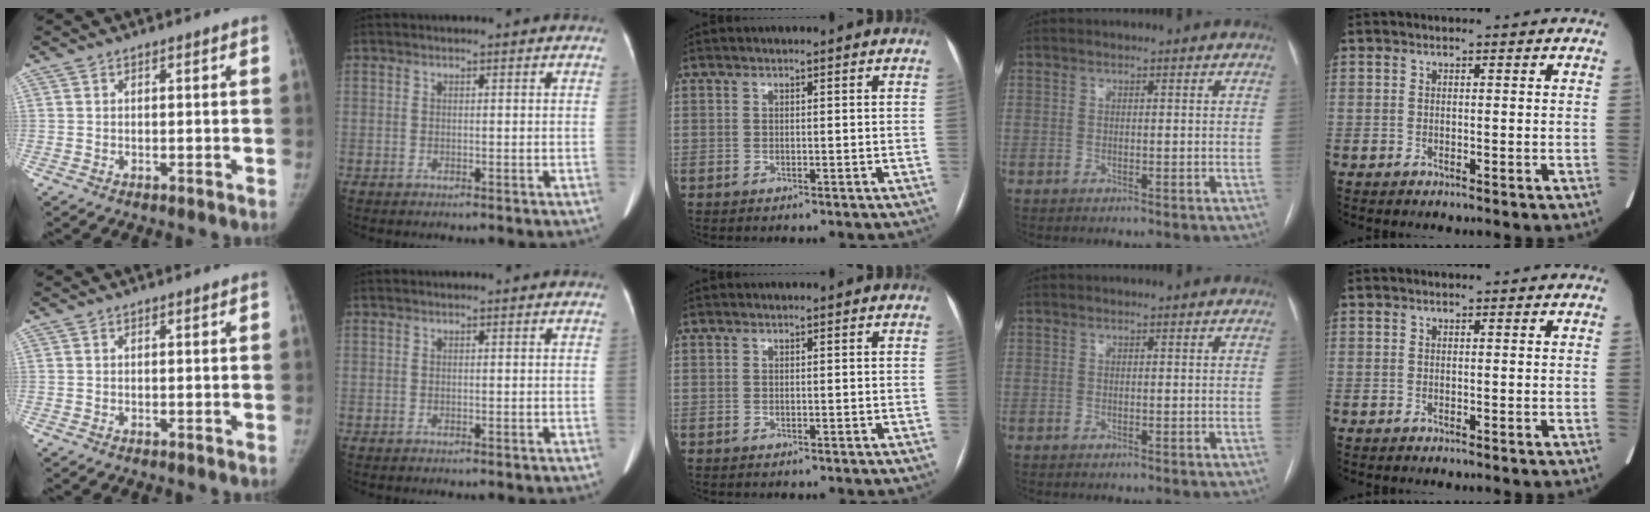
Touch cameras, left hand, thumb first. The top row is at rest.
{}